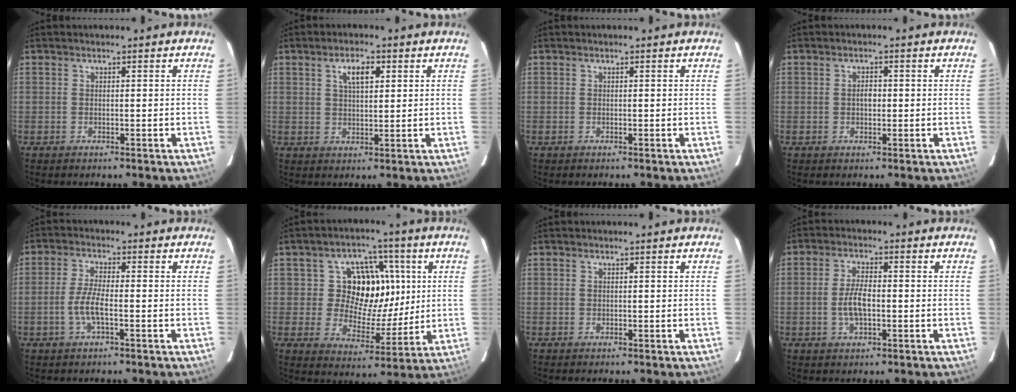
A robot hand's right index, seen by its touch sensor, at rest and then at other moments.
{"total": 4.7, "force": [2.0, 1.8, 3.8], "torque": [-0.066, 0.009, 0.037]}
{"total": 0.0}
{"total": 1.6, "force": [0.0, 1.1, 1.2], "torque": [-0.020, 0.006, -0.001]}
{"total": 5.0, "force": [-1.7, 0.9, 4.6], "torque": [-0.098, 0.001, -0.034]}
{"total": 12.1, "force": [2.8, 10.2, 5.9], "torque": [-0.106, 0.003, 0.048]}
{"total": 0.0}
{"total": 5.2, "force": [-1.0, 2.0, 4.7], "torque": [-0.095, 0.002, -0.017]}